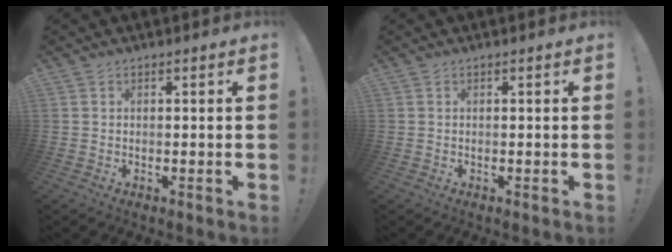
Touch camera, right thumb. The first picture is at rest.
{"total": 0.0}